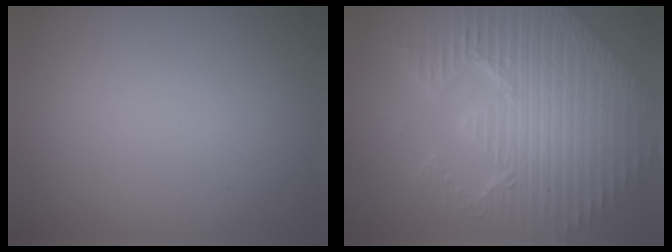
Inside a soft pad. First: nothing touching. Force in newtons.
{"total": 11.8, "press": 7.8, "slide": 8.9}